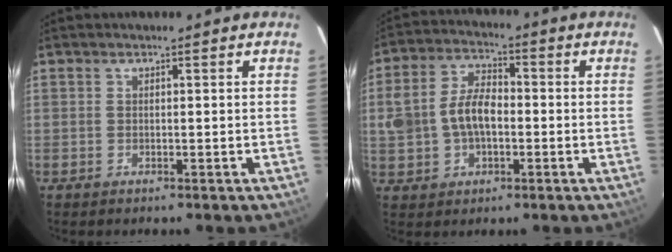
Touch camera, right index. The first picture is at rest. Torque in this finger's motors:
{"motor_torque": [0.48, -0.21, 0.45, 0.14]}